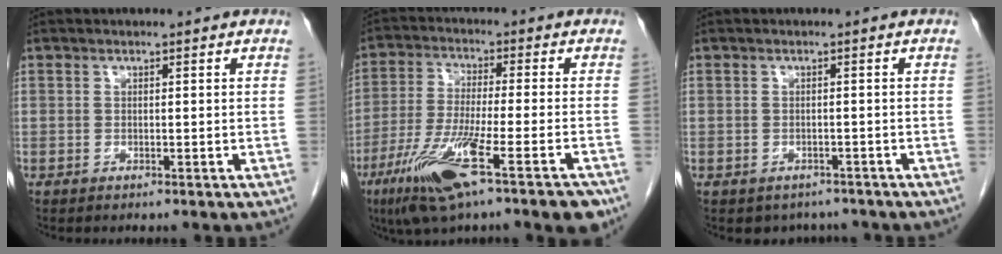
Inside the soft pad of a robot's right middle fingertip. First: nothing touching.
{"total": 15.8, "force": [-8.5, 1.1, 13.2], "torque": [-0.229, -0.039, -0.148]}
{"total": 3.6, "force": [-3.0, 2.0, 0.3], "torque": [-0.001, 0.006, -0.038]}